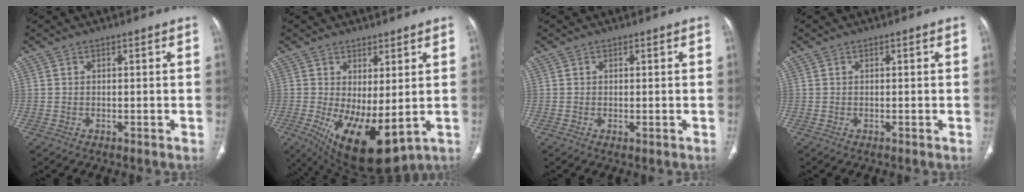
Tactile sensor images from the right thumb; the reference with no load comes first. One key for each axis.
{"total": 13.0, "fx": -1.7, "fy": 5.4, "fz": 11.6, "tx": -0.194, "ty": -0.023, "tz": -0.002}
{"total": 0.5, "fx": -0.2, "fy": 0.2, "fz": 0.5, "tx": -0.011, "ty": -0.004, "tz": -0.002}
{"total": 0.0}